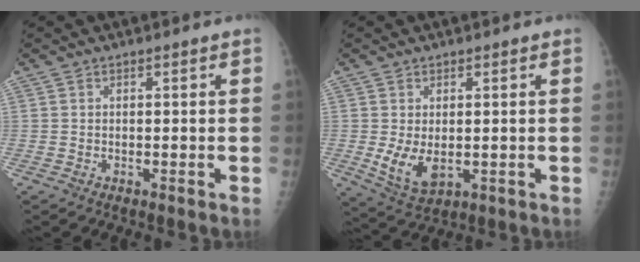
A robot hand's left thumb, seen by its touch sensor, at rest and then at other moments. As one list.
[{"total": 6.4, "force": [-0.5, 3.9, 5.0], "torque": [-0.084, -0.019, 0.005]}]